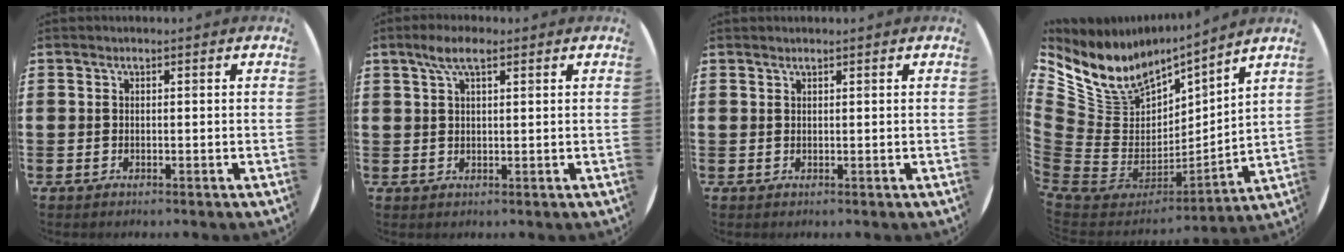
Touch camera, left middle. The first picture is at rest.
{"total": 4.0, "force": [2.4, 1.2, 3.0], "torque": [-0.063, 0.009, 0.041]}
{"total": 0.6, "force": [0.6, 0.0, -0.1], "torque": [0.002, 0.001, 0.011]}
{"total": 9.3, "force": [6.9, 5.9, 2.3], "torque": [-0.102, -0.062, 0.132]}